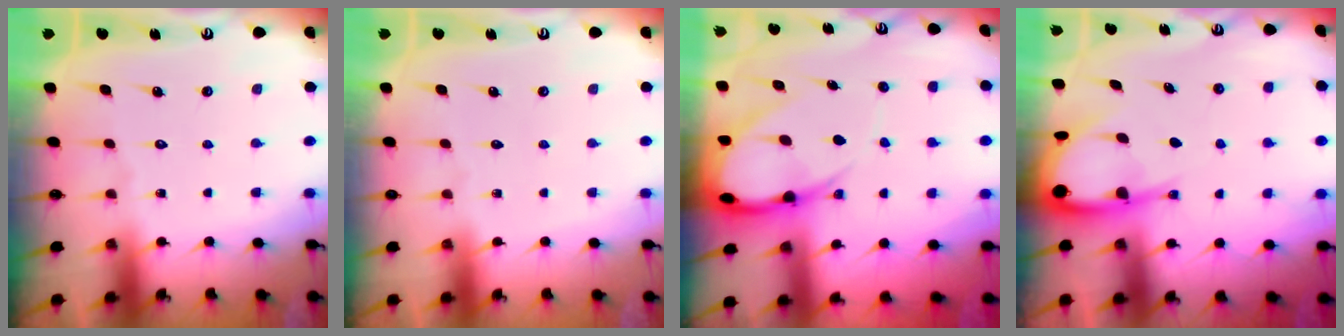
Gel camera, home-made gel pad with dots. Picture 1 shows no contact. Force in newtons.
{"total": 0.0}
{"total": 13.1, "press": 13.0, "slide": 1.4}
{"total": 7.8, "press": 7.7, "slide": 0.8}